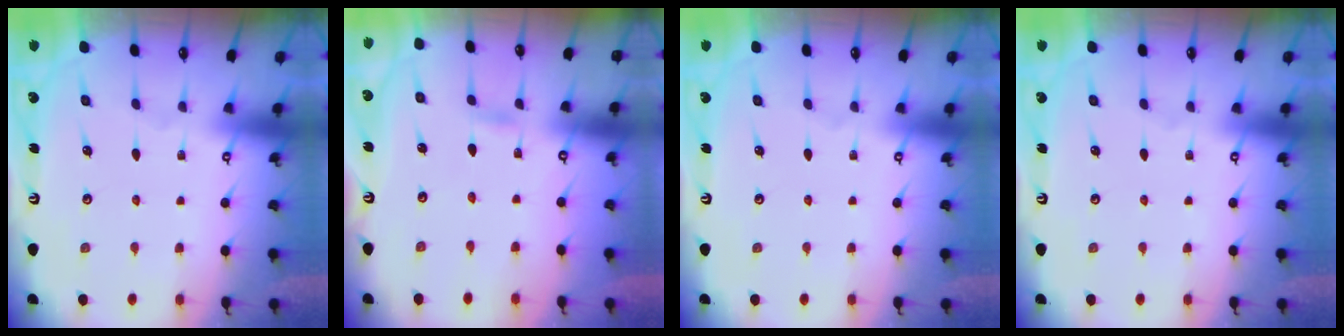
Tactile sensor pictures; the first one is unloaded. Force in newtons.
{"total": 2.1, "press": 2.1, "slide": 0.2}
{"total": 0.0}
{"total": 0.0}